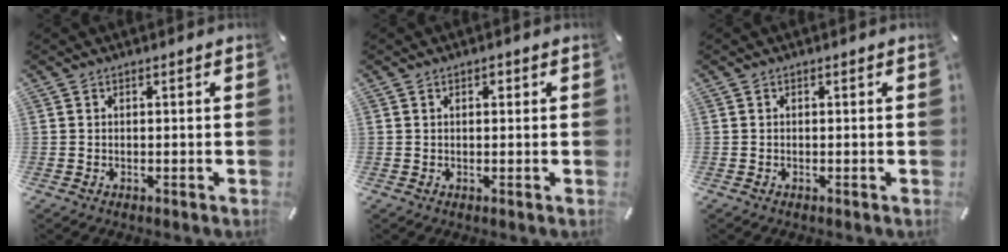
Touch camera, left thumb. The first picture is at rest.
{"total": 1.3, "force": [0.4, 0.9, 0.9], "torque": [-0.020, 0.005, 0.006]}
{"total": 0.0}